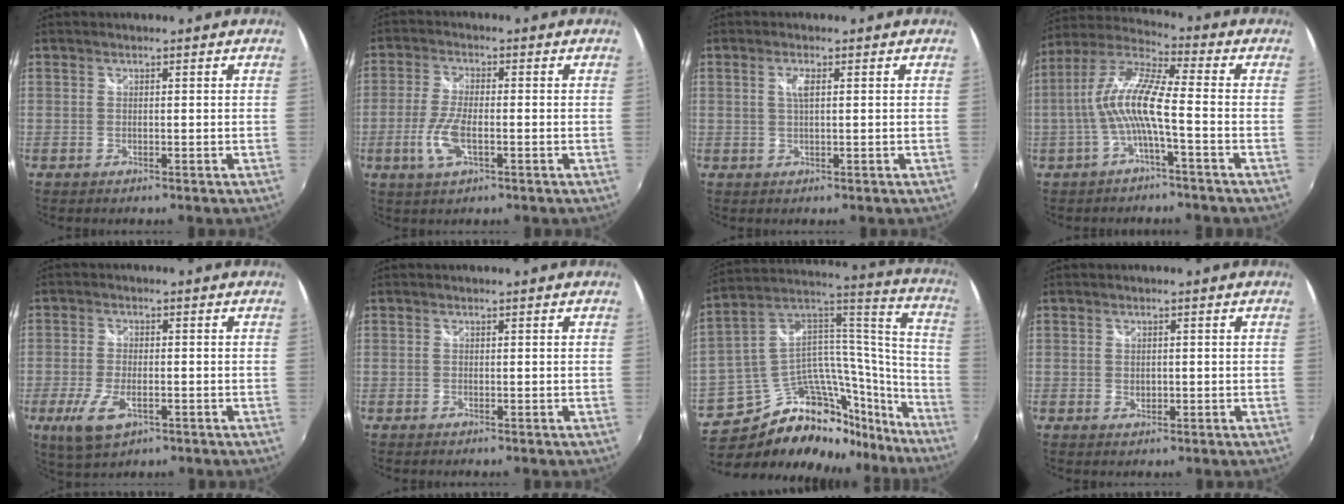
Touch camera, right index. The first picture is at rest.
{"total": 6.7, "force": [-2.1, 2.5, 5.9], "torque": [-0.133, -0.006, -0.043]}
{"total": 2.0, "force": [0.5, 0.4, 1.9], "torque": [-0.037, 0.001, 0.009]}
{"total": 10.4, "force": [-2.2, 1.2, 10.1], "torque": [-0.211, 0.011, -0.042]}
{"total": 7.7, "force": [-3.3, 3.5, 6.0], "torque": [-0.138, -0.018, -0.058]}
{"total": 0.0}
{"total": 27.5, "force": [-20.9, 13.3, 11.9], "torque": [-0.186, 0.076, -0.307]}
{"total": 1.2, "force": [0.1, 1.0, 0.6], "torque": [-0.008, -0.001, 0.002]}